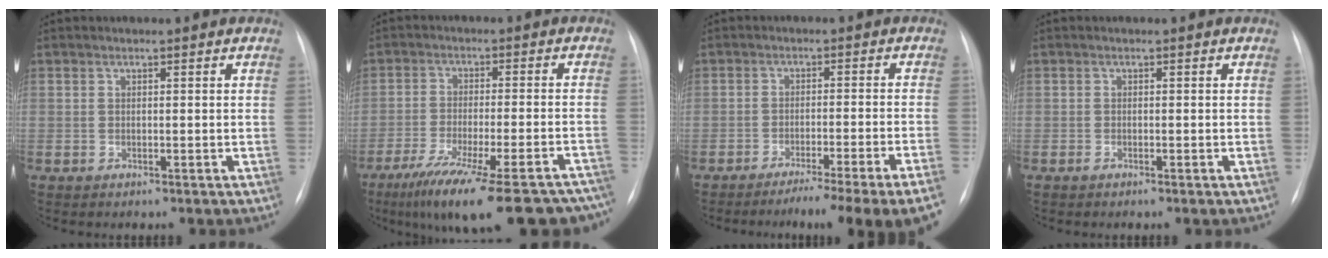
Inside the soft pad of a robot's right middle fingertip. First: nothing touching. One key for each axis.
{"total": 24.6, "fx": -20.1, "fy": 4.0, "fz": 13.6, "tx": -0.153, "ty": -0.020, "tz": -0.276}
{"total": 15.4, "fx": -12.4, "fy": -1.8, "fz": 9.0, "tx": -0.079, "ty": -0.019, "tz": -0.170}
{"total": 0.6, "fx": -0.4, "fy": 0.0, "fz": 0.4, "tx": -0.010, "ty": -0.001, "tz": -0.007}